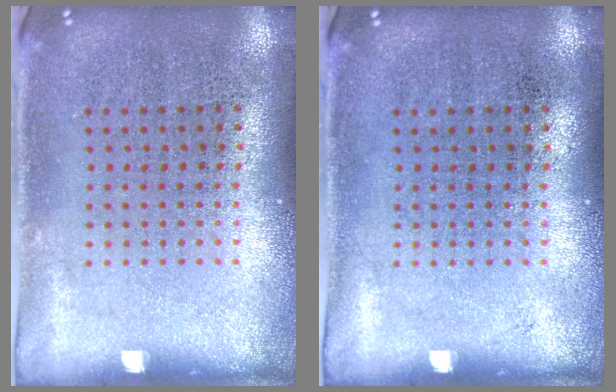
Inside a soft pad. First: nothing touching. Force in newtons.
{"total": 0.0}